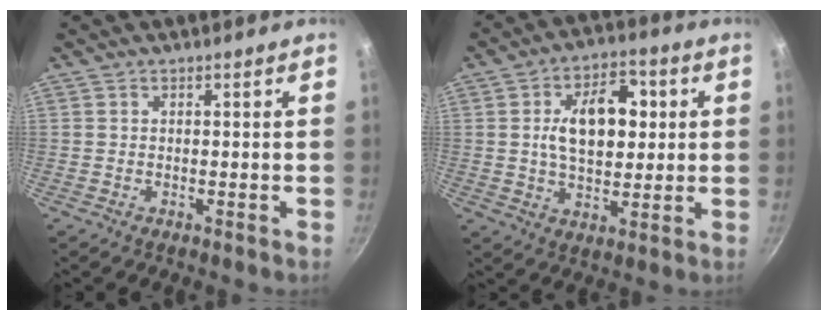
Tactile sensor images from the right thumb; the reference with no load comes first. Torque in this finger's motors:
{"motor_torque": [-0.11, 0.91, 0.10, -0.10, 0.21]}